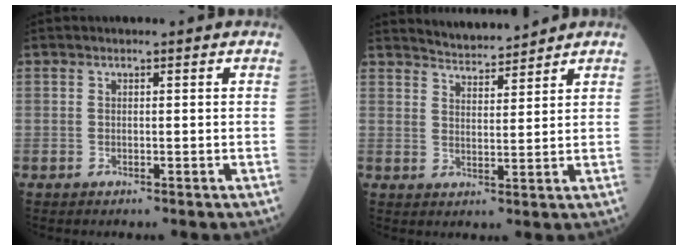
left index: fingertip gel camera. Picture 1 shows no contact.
{"total": 5.3, "force": [5.2, 0.2, 0.5], "torque": [-0.017, 0.008, 0.090]}